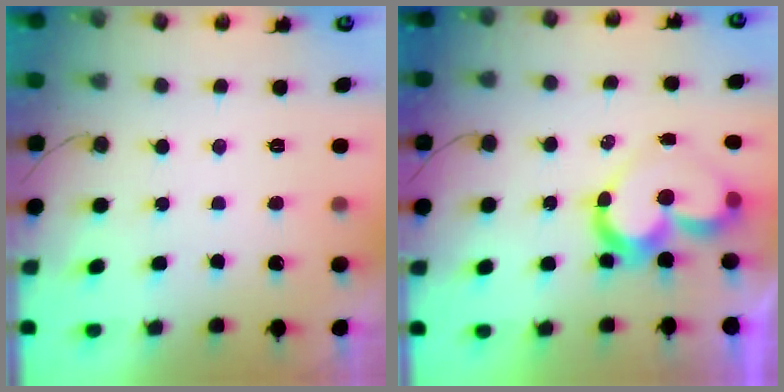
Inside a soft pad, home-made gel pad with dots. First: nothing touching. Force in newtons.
{"total": 10.0, "press": 10.0, "slide": 0.9}